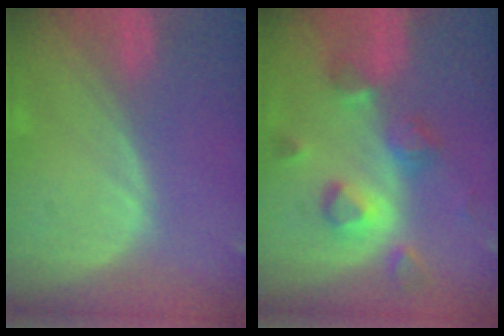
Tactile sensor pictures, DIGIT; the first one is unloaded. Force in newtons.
{"total": 7.6, "press": 7.5, "slide": 1.6}